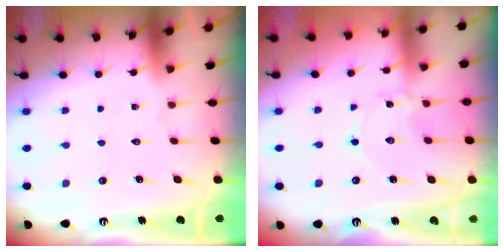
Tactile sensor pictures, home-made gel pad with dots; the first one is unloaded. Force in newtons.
{"total": 1.2, "press": 1.2, "slide": 0.1}